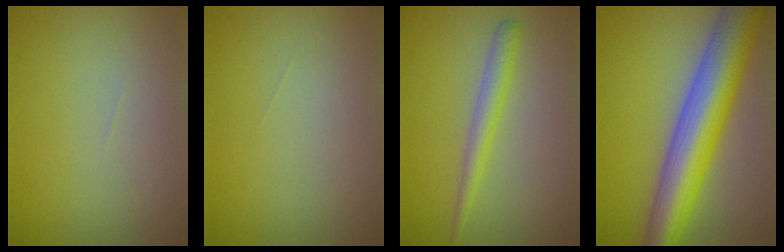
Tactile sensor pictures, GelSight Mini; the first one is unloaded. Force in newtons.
{"total": 0.0}
{"total": 2.2, "press": 2.2, "slide": 0.2}
{"total": 10.5, "press": 10.5, "slide": 0.3}